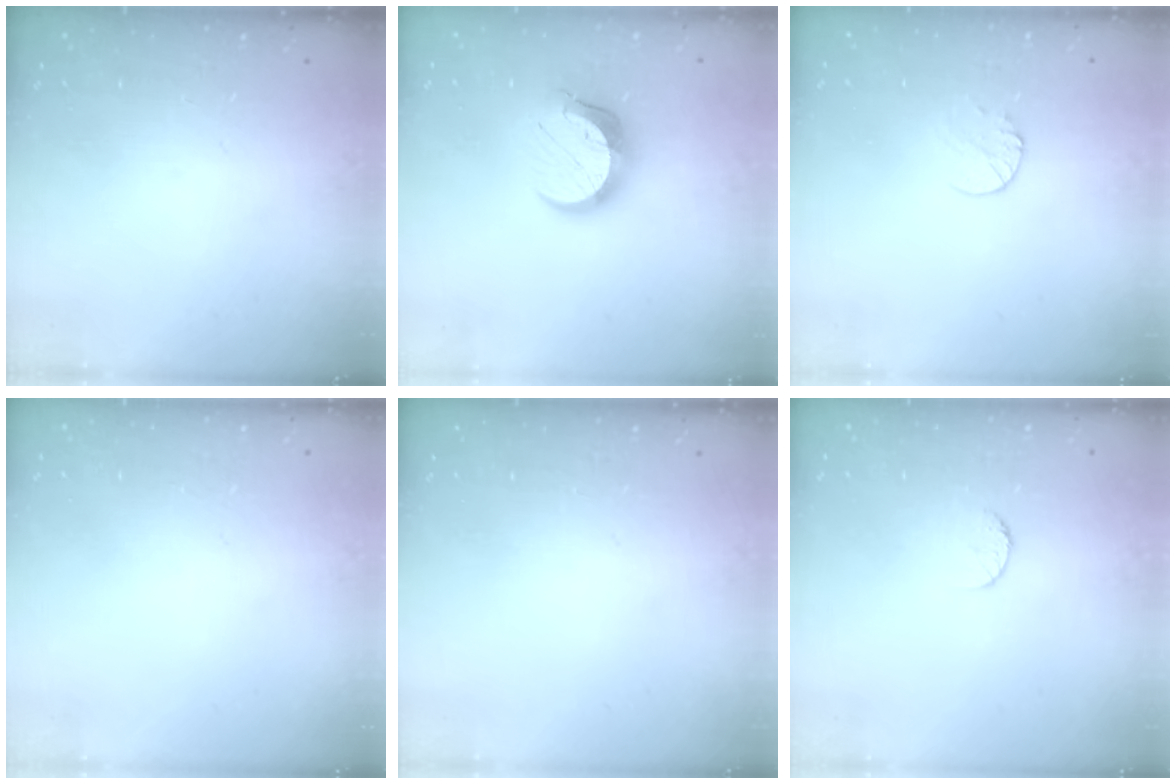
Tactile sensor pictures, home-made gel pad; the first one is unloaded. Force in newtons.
{"total": 11.2, "press": 11.2, "slide": 0.9}
{"total": 6.7, "press": 6.6, "slide": 0.6}
{"total": 0.6, "press": 0.6, "slide": 0.0}
{"total": 0.0}
{"total": 5.1, "press": 5.1, "slide": 0.5}